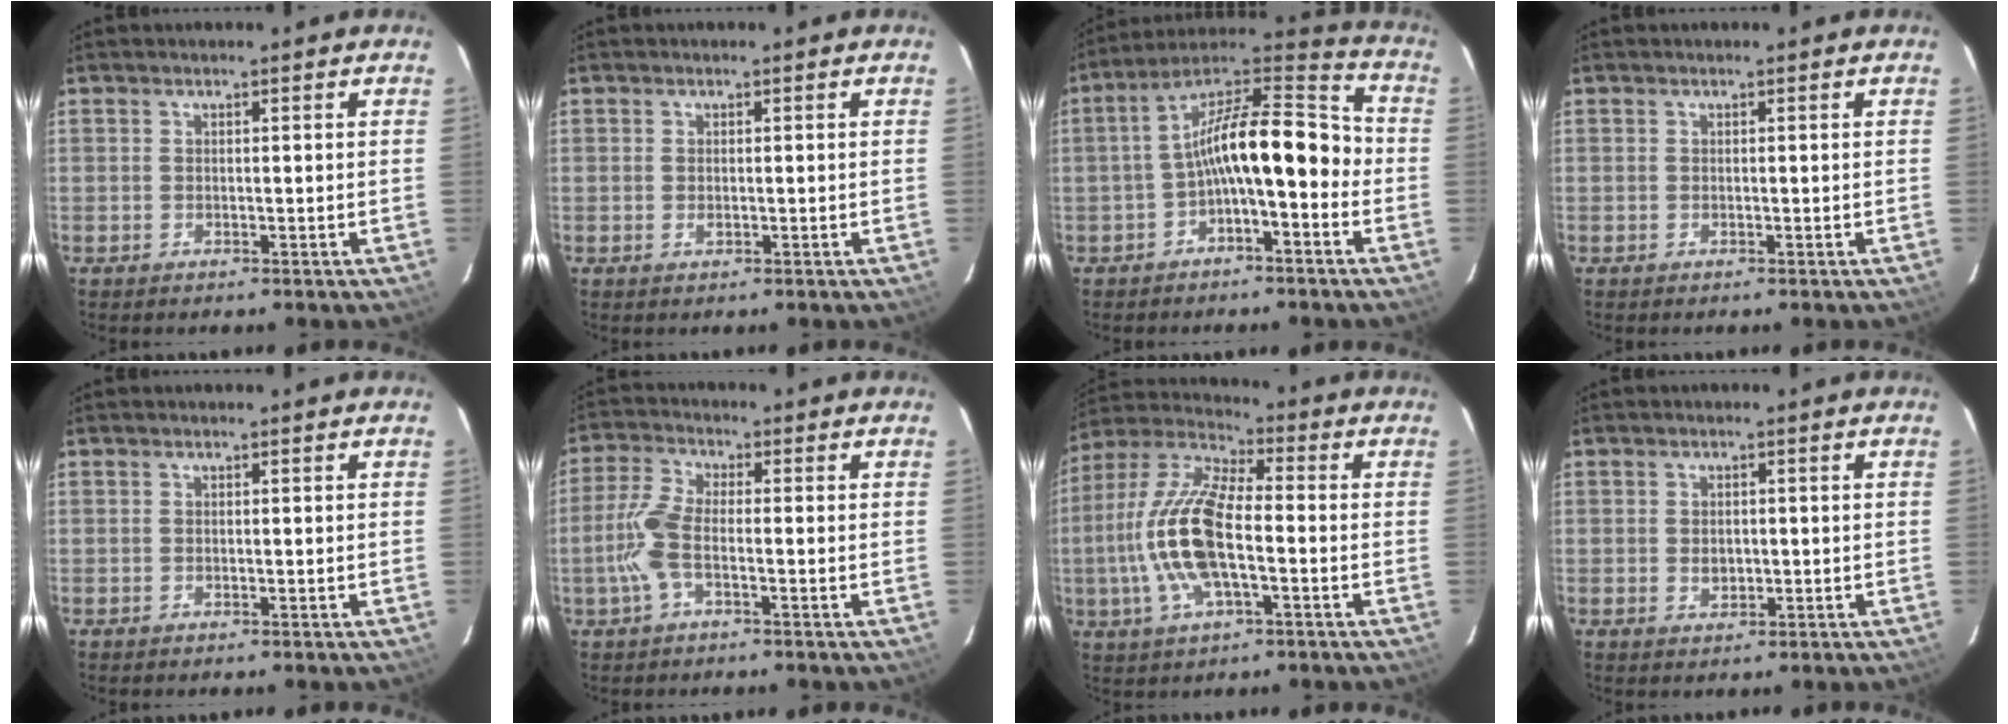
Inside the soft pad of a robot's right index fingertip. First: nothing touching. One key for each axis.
{"total": 0.9, "fx": 0.0, "fy": 0.5, "fz": 0.7, "tx": -0.014, "ty": 0.000, "tz": -0.001}
{"total": 13.7, "fx": -3.6, "fy": 4.7, "fz": 12.4, "tx": -0.214, "ty": 0.033, "tz": -0.068}
{"total": 0.0}
{"total": 0.0}
{"total": 6.9, "fx": -2.0, "fy": 2.2, "fz": 6.2, "tx": -0.148, "ty": 0.005, "tz": -0.042}
{"total": 15.9, "fx": -2.9, "fy": 5.8, "fz": 14.6, "tx": -0.305, "ty": 0.003, "tz": -0.063}
{"total": 2.3, "fx": -0.3, "fy": 1.8, "fz": 1.4, "tx": -0.022, "ty": 0.002, "tz": -0.004}